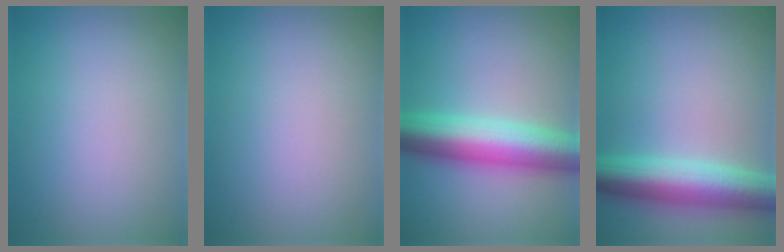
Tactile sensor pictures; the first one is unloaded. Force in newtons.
{"total": 0.0}
{"total": 8.2, "press": 8.2, "slide": 0.0}
{"total": 7.0, "press": 7.0, "slide": 0.1}